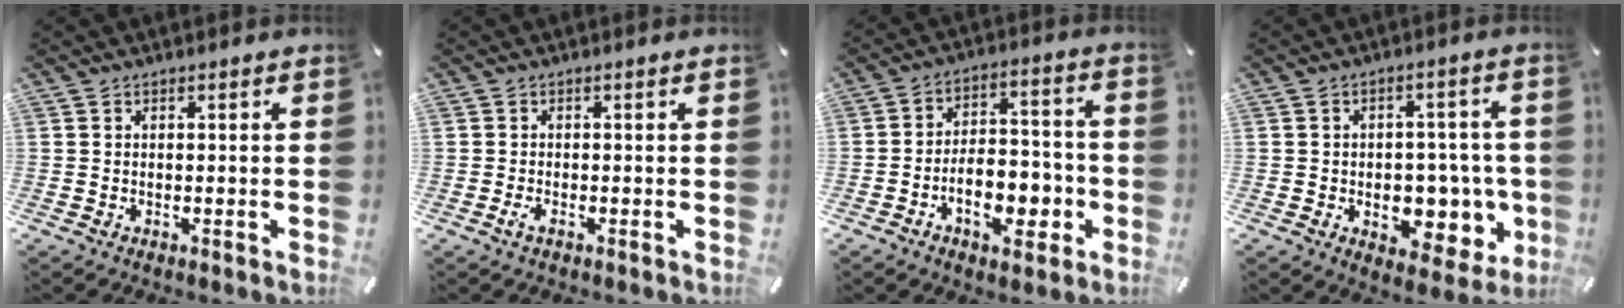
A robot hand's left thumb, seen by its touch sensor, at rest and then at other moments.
{"total": 1.6, "force": [-0.6, 0.4, 1.4], "torque": [-0.024, -0.001, -0.009]}
{"total": 12.2, "force": [-4.8, 7.9, 8.0], "torque": [-0.117, 0.021, -0.083]}
{"total": 11.3, "force": [-1.9, 7.4, 8.3], "torque": [-0.099, 0.004, -0.020]}